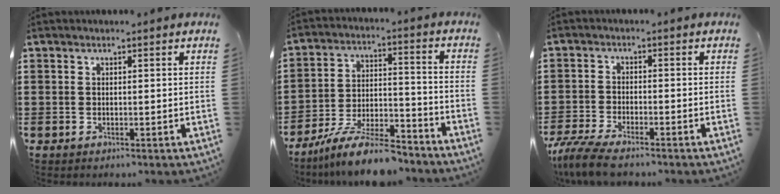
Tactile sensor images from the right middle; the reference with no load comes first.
{"total": 10.7, "force": [-9.2, 1.6, 5.3], "torque": [-0.094, 0.023, -0.174]}
{"total": 5.1, "force": [-4.5, 0.5, 2.4], "torque": [-0.075, -0.018, -0.093]}